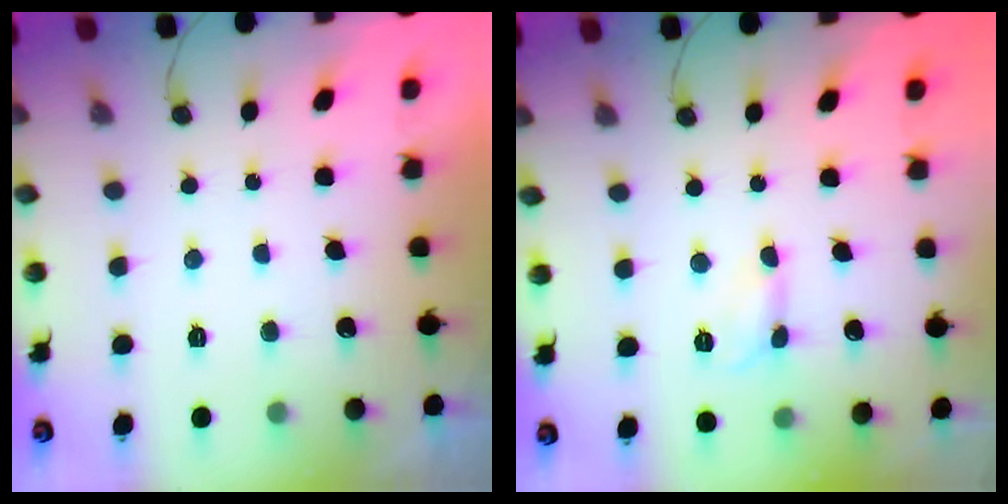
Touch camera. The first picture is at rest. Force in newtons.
{"total": 2.7, "press": 2.7, "slide": 0.2}